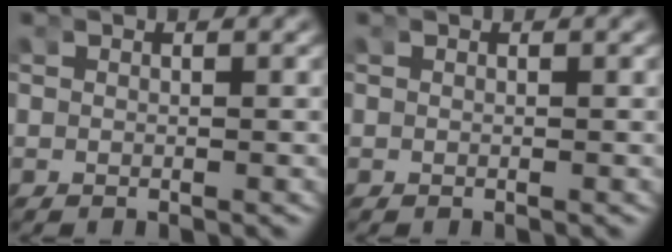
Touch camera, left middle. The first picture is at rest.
{"total": 0.0}